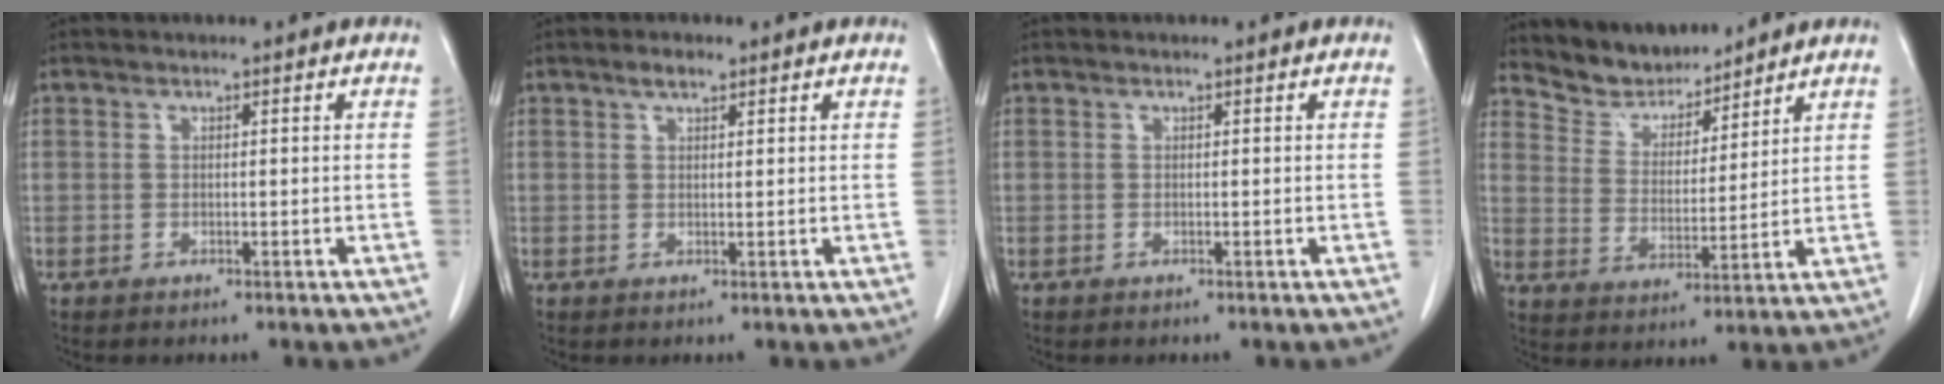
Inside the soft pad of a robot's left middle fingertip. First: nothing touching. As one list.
[{"total": 1.8, "force": [1.3, 0.7, 1.1], "torque": [-0.023, 0.005, 0.022]}, {"total": 0.0}, {"total": 7.4, "force": [7.2, 1.9, 0.3], "torque": [-0.010, 0.007, 0.145]}]